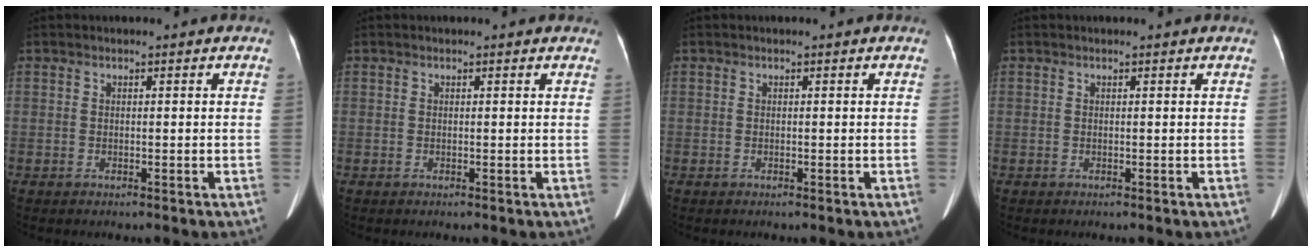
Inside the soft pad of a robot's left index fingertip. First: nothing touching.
{"total": 1.8, "force": [1.7, 0.5, 0.6], "torque": [-0.011, 0.005, 0.006]}
{"total": 0.0}
{"total": 0.7, "force": [0.7, 0.0, 0.2], "torque": [-0.008, -0.001, 0.007]}